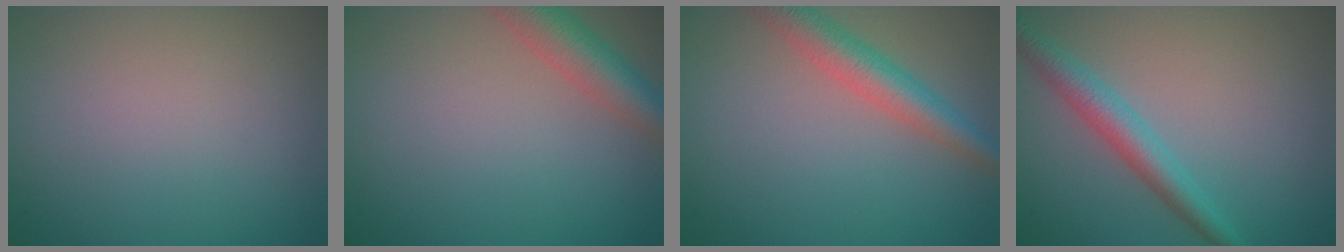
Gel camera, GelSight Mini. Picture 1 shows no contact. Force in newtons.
{"total": 4.4, "press": 4.4, "slide": 0.2}
{"total": 4.3, "press": 4.3, "slide": 0.2}
{"total": 3.4, "press": 3.4, "slide": 0.1}